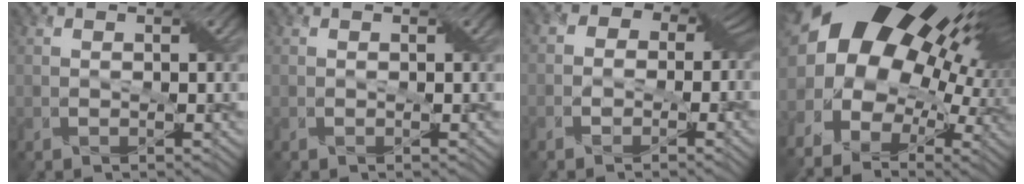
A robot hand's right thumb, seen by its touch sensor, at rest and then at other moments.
{"total": 0.0}
{"total": 5.9, "force": [-1.0, 5.2, 2.7], "torque": [-0.033, 0.009, -0.040]}
{"total": 21.4, "force": [6.1, 12.5, 16.2], "torque": [-0.248, 0.017, 0.107]}